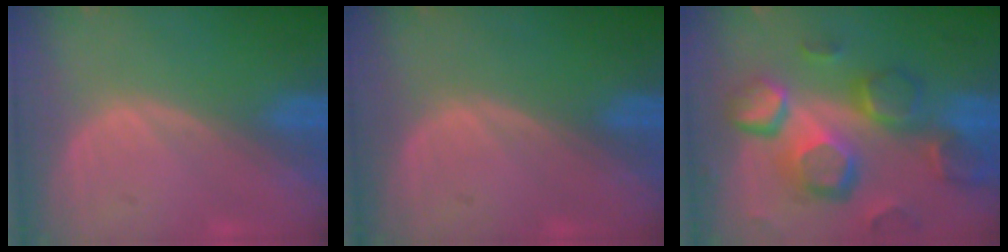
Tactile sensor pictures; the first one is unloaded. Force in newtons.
{"total": 0.0}
{"total": 12.5, "press": 10.9, "slide": 6.1}